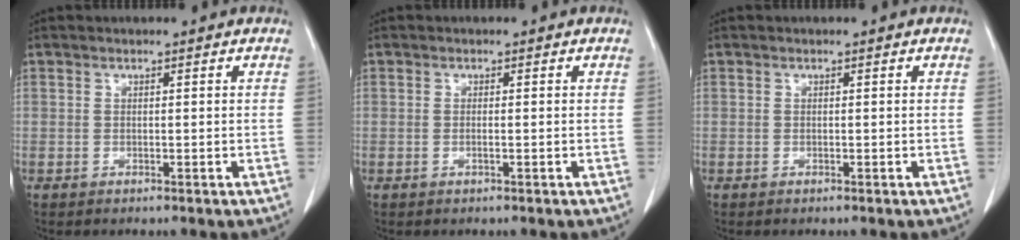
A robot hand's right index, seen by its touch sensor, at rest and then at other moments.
{"total": 0.6, "force": [-0.2, 0.0, 0.6], "torque": [-0.012, 0.000, -0.003]}
{"total": 0.0}